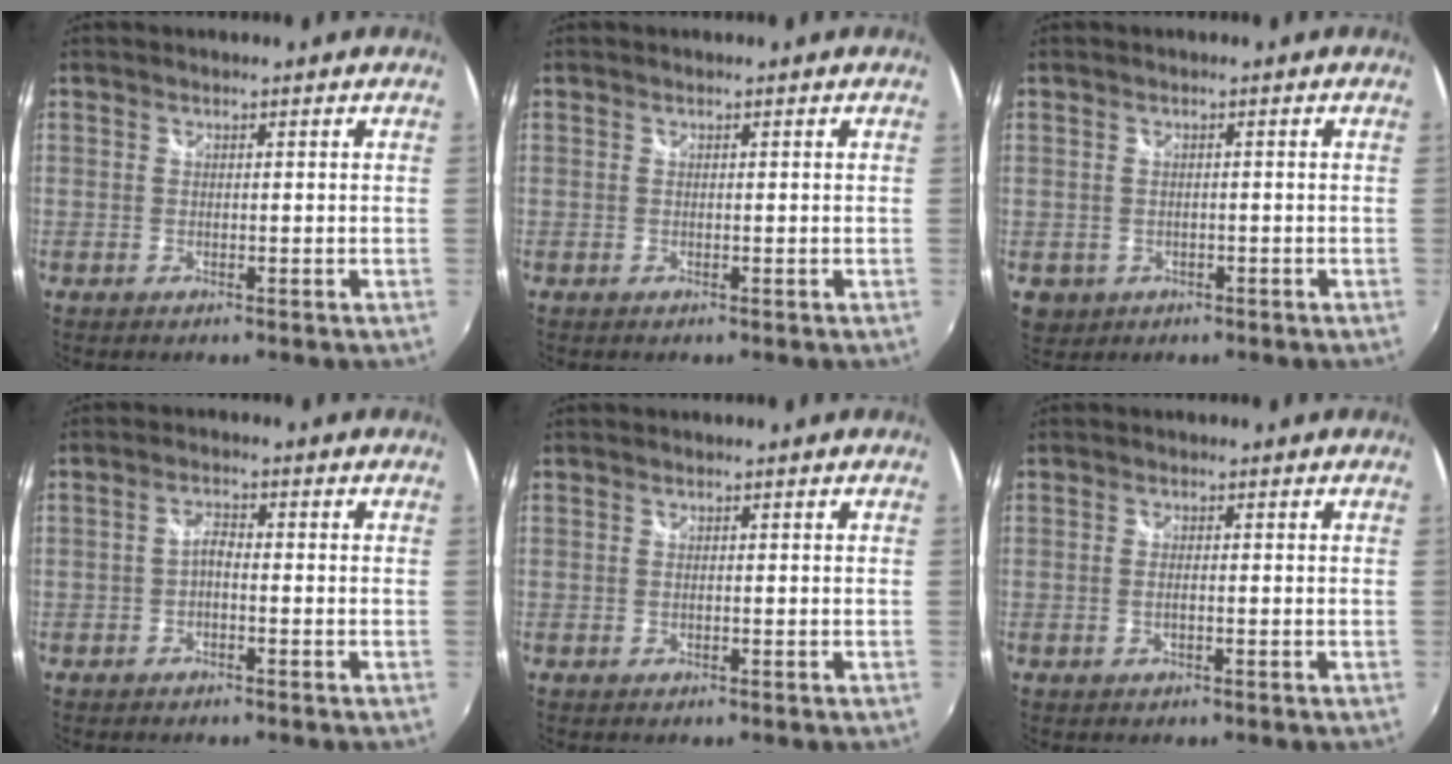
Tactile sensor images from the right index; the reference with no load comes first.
{"total": 0.0}
{"total": 3.5, "force": [-0.8, 3.3, 0.8], "torque": [-0.023, -0.003, -0.004]}
{"total": 1.9, "force": [-1.0, 0.8, 1.3], "torque": [-0.030, 0.005, -0.023]}
{"total": 0.0}
{"total": 1.1, "force": [-0.3, 0.3, 1.0], "torque": [-0.022, 0.000, -0.007]}